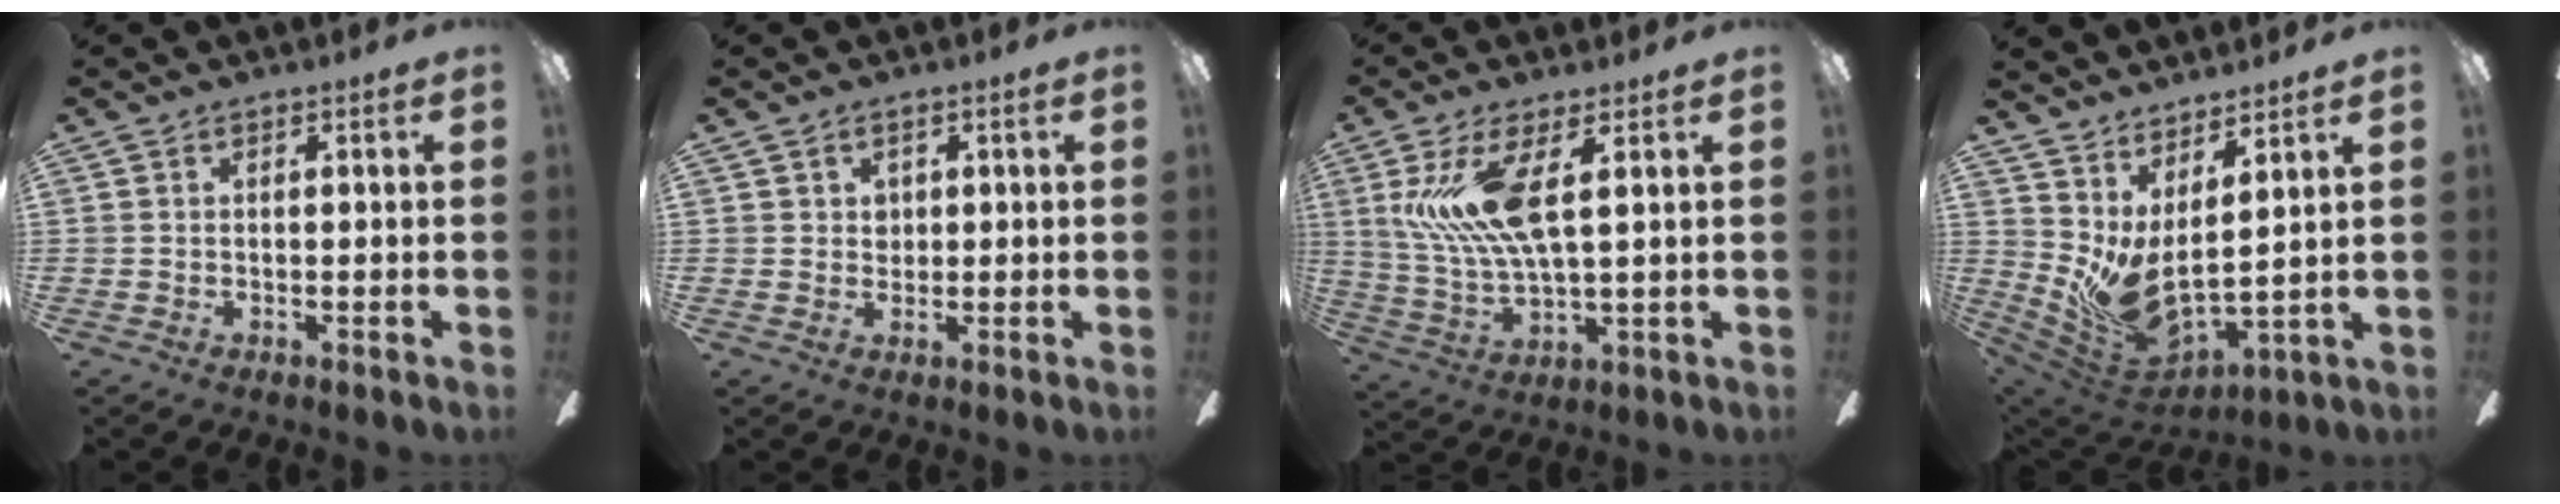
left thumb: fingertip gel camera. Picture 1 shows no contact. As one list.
[{"total": 2.1, "force": [1.0, 1.7, 0.5], "torque": [0.003, -0.002, 0.014]}, {"total": 13.8, "force": [4.4, 4.9, 12.1], "torque": [-0.257, -0.005, 0.077]}, {"total": 10.0, "force": [0.5, 4.2, 9.1], "torque": [-0.192, -0.041, 0.017]}]